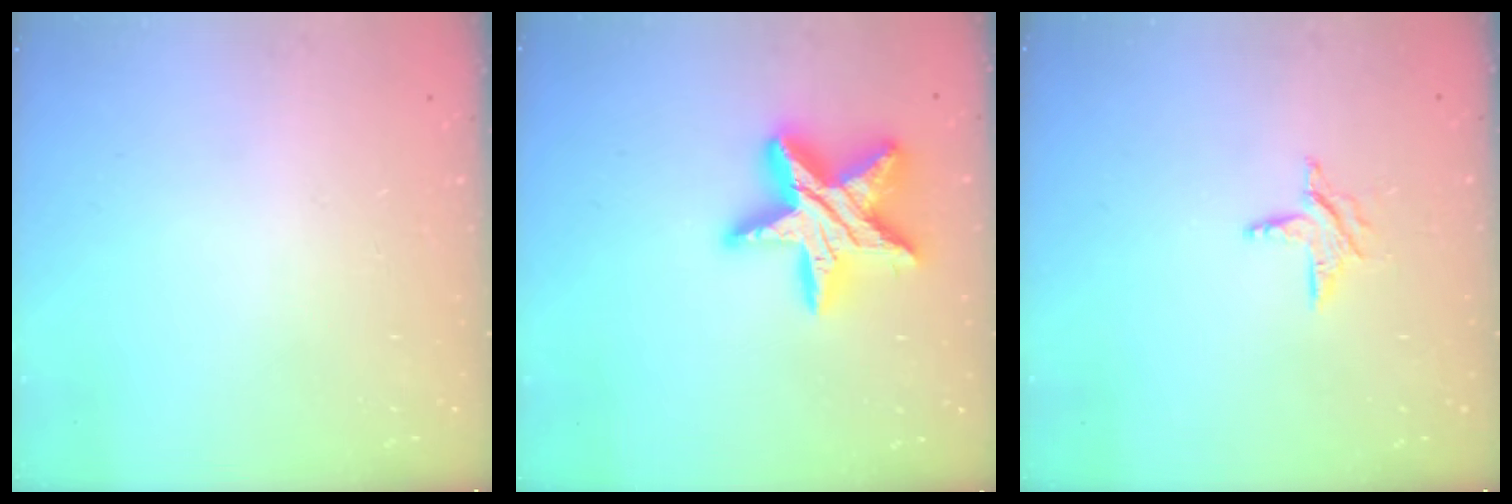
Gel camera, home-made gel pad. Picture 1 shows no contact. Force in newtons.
{"total": 19.4, "press": 19.4, "slide": 1.4}
{"total": 6.5, "press": 6.5, "slide": 0.2}